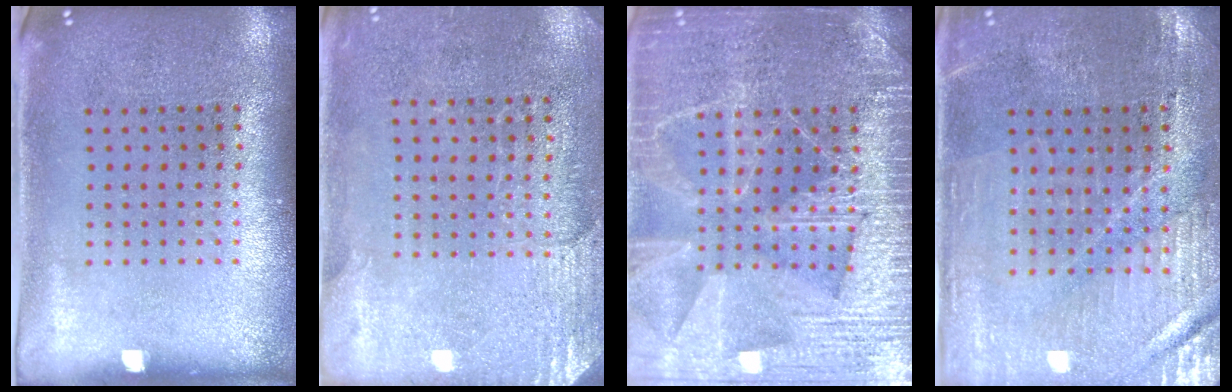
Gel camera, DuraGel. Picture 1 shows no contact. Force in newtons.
{"total": 2.7, "press": 2.4, "slide": 1.2}
{"total": 6.6, "press": 6.5, "slide": 0.8}
{"total": 1.1, "press": 1.1, "slide": 0.2}